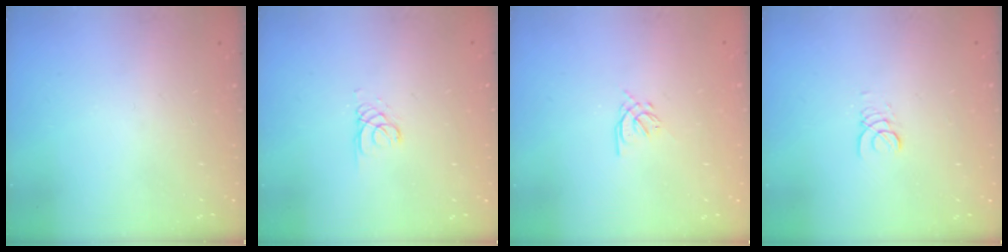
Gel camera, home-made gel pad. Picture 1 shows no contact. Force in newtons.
{"total": 1.3, "press": 1.3, "slide": 0.1}
{"total": 1.2, "press": 1.1, "slide": 0.5}
{"total": 1.4, "press": 1.4, "slide": 0.2}